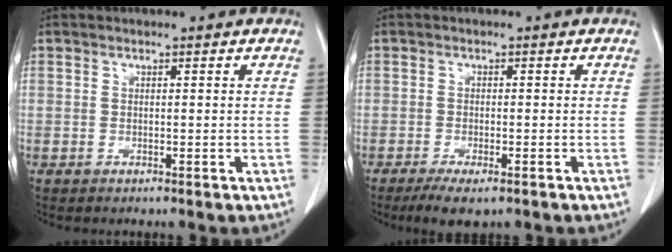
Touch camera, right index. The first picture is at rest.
{"total": 4.7, "force": [-3.2, 1.2, 3.2], "torque": [-0.052, -0.010, -0.047]}